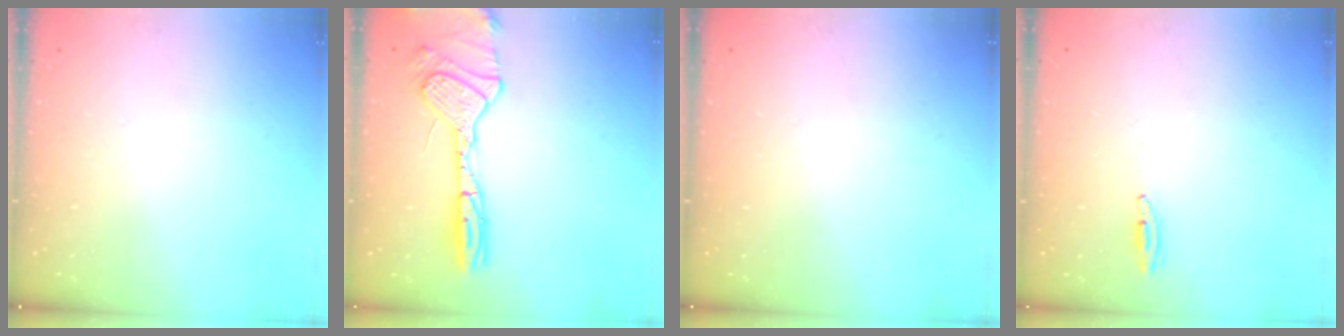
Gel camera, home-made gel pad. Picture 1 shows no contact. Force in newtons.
{"total": 16.1, "press": 15.2, "slide": 5.3}
{"total": 0.0}
{"total": 3.0, "press": 2.8, "slide": 1.1}